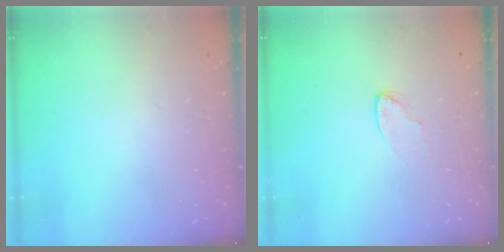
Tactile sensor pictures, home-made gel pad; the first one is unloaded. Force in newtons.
{"total": 4.7, "press": 4.6, "slide": 0.5}